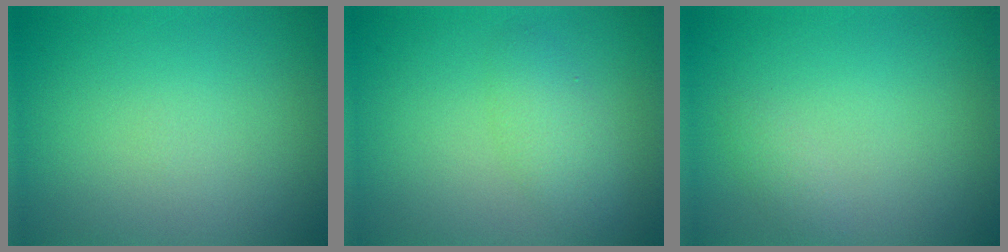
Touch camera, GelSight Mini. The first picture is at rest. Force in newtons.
{"total": 2.4, "press": 2.4, "slide": 0.0}
{"total": 0.8, "press": 0.8, "slide": 0.0}